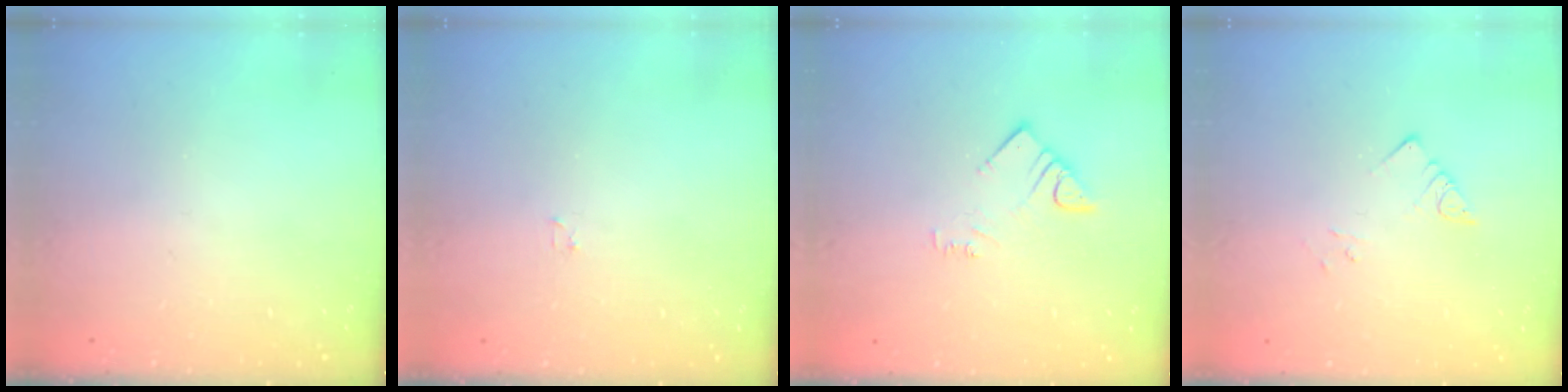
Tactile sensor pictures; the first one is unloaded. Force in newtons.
{"total": 1.2, "press": 1.2, "slide": 0.2}
{"total": 3.1, "press": 3.0, "slide": 0.4}
{"total": 2.9, "press": 2.9, "slide": 0.4}